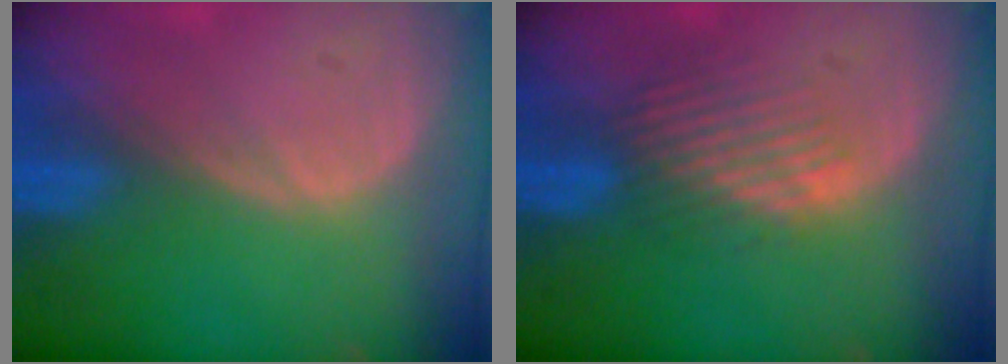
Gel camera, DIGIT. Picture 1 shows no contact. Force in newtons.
{"total": 4.0, "press": 4.0, "slide": 0.4}